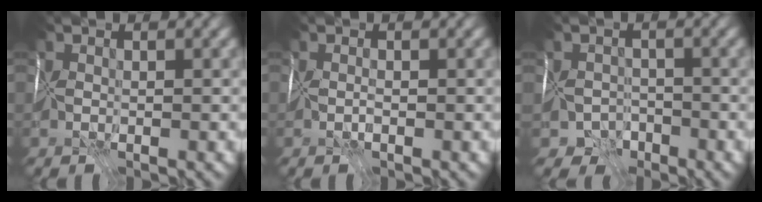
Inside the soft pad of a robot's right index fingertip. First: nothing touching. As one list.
[{"total": 0.9, "force": [-0.6, 0.4, 0.6], "torque": [-0.001, -0.002, -0.003]}, {"total": 6.2, "force": [-4.3, 4.4, 1.1], "torque": [0.007, -0.029, -0.085]}]